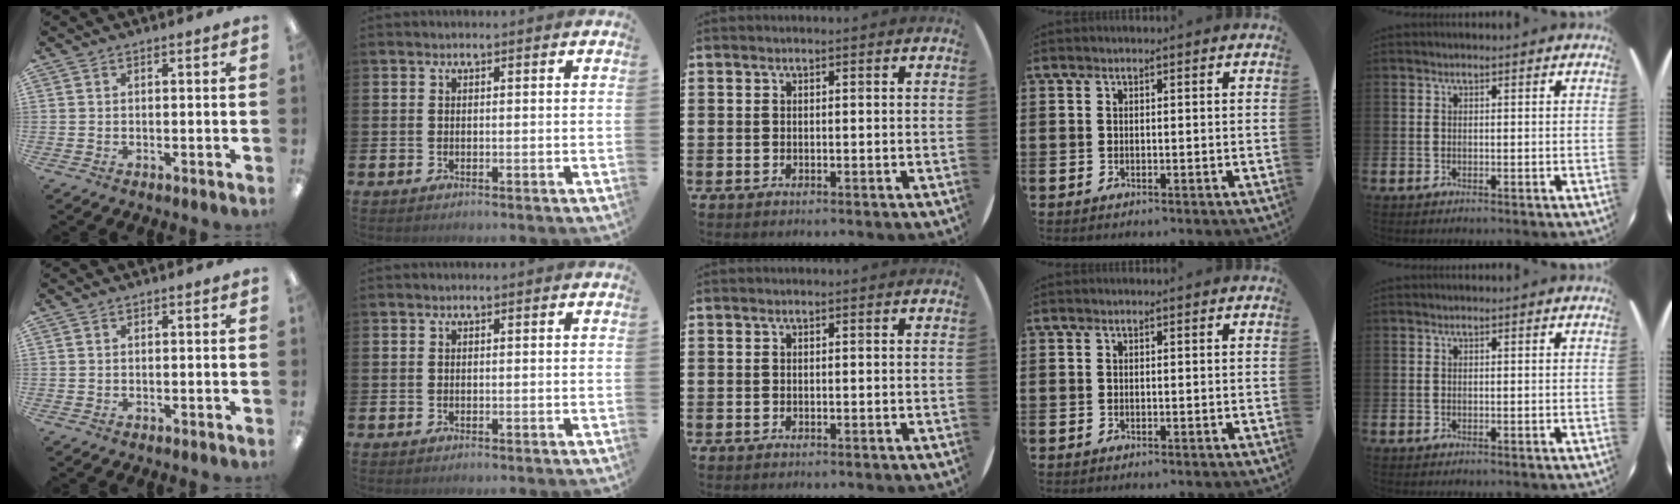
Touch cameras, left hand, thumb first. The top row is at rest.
{}